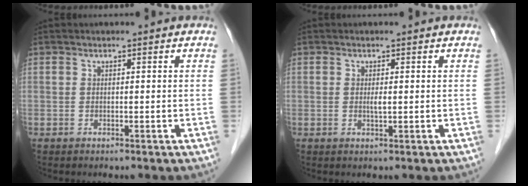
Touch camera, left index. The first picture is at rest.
{"total": 1.1, "force": [0.1, 0.1, 1.1], "torque": [-0.024, -0.002, 0.002]}